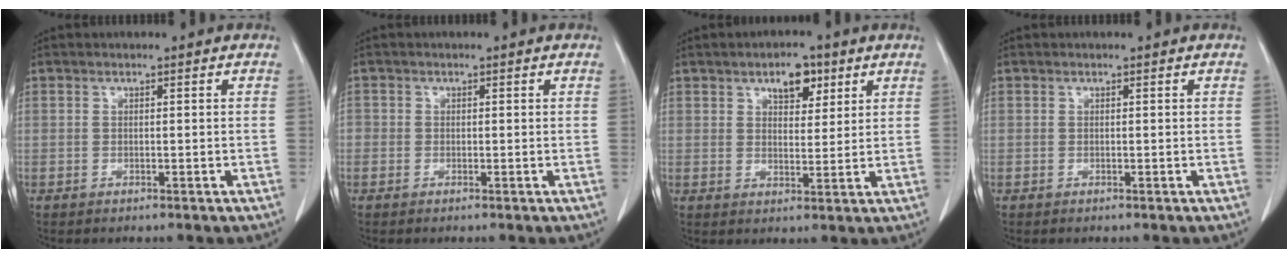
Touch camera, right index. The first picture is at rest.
{"total": 0.9, "force": [-0.3, 0.8, 0.2], "torque": [0.006, 0.004, -0.008]}
{"total": 5.3, "force": [3.0, 2.7, 3.5], "torque": [-0.050, 0.003, 0.046]}
{"total": 0.0}